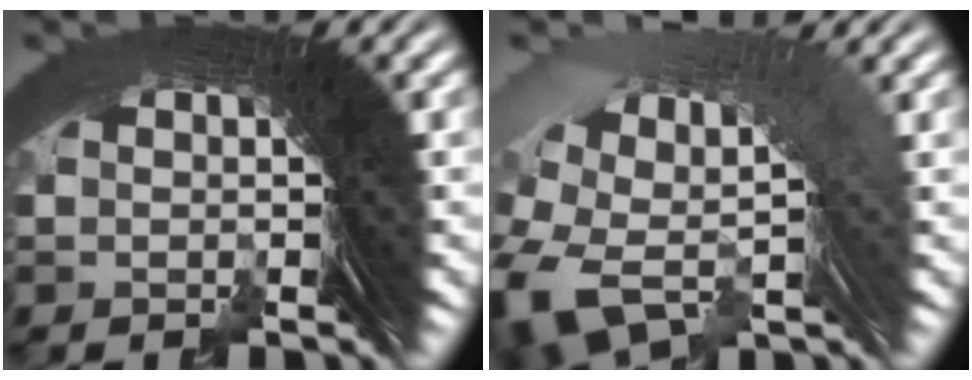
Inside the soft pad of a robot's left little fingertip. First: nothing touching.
{"total": 6.9, "force": [-1.3, 5.0, 4.6], "torque": [-0.103, -0.027, -0.011]}